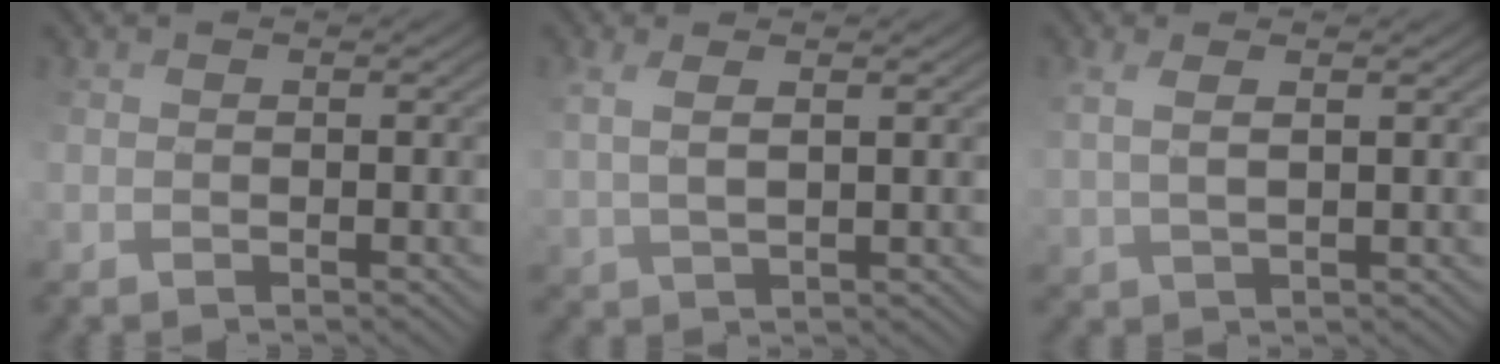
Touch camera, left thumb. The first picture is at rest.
{"total": 3.1, "force": [2.8, 0.2, 1.3], "torque": [-0.019, 0.015, 0.056]}
{"total": 2.8, "force": [2.6, 0.1, 1.0], "torque": [-0.015, 0.015, 0.052]}